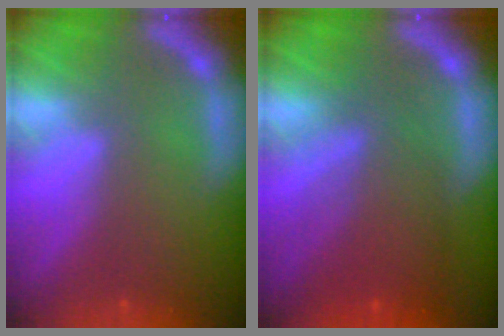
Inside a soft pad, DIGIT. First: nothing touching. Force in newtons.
{"total": 7.1}